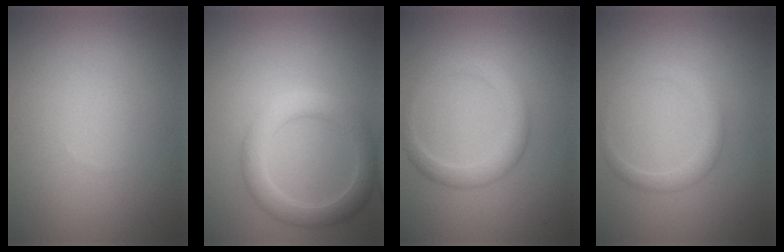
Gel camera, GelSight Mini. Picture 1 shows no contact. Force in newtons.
{"total": 3.6, "press": 3.6, "slide": 0.1}
{"total": 2.5, "press": 2.5, "slide": 0.2}
{"total": 1.7, "press": 1.7, "slide": 0.2}